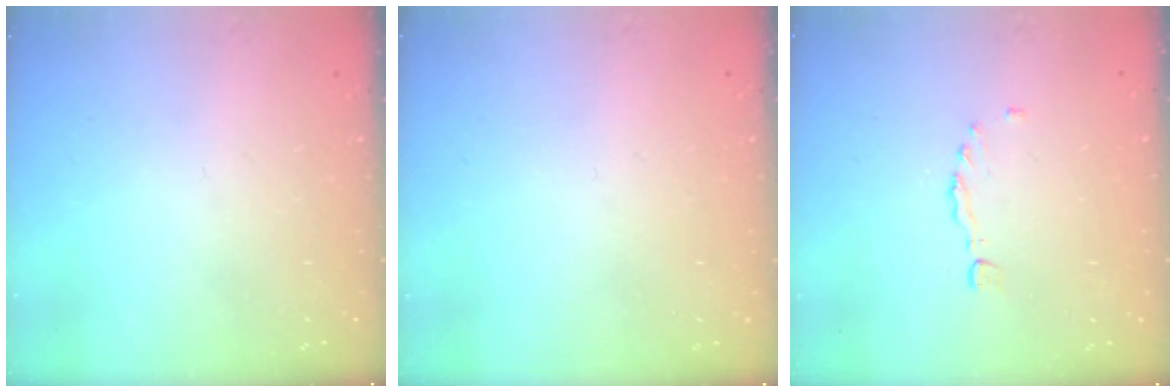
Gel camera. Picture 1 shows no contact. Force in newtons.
{"total": 0.0}
{"total": 0.6, "press": 0.5, "slide": 0.3}